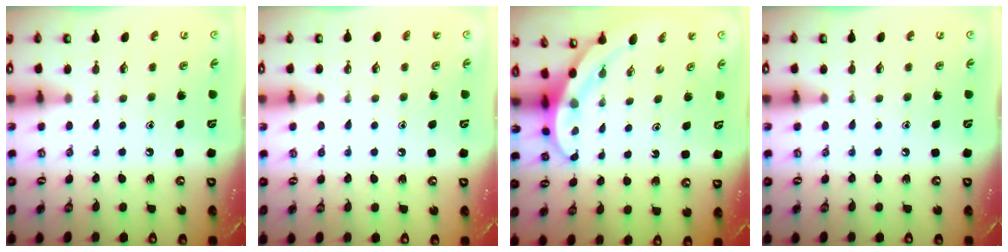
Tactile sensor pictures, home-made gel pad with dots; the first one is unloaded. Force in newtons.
{"total": 1.1, "press": 1.1, "slide": 0.3}
{"total": 3.9, "press": 3.9, "slide": 0.2}
{"total": 0.0}